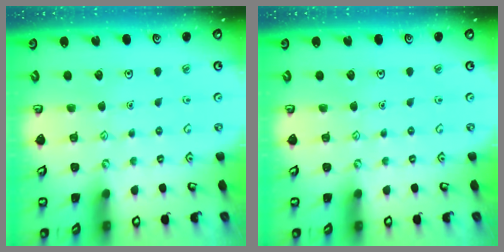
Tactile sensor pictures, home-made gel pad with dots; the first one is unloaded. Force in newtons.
{"total": 0.0}